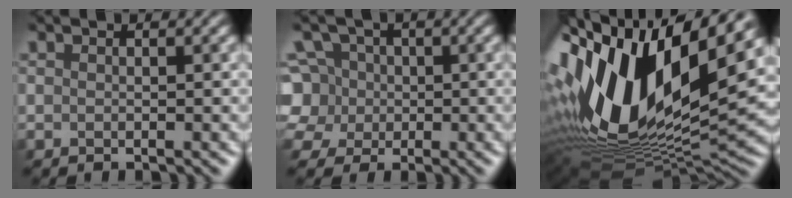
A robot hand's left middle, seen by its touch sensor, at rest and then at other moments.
{"total": 7.0, "force": [-0.7, 6.6, 2.2], "torque": [-0.053, 0.036, -0.042]}
{"total": 17.7, "force": [3.7, 7.8, 15.4], "torque": [-0.299, 0.008, 0.057]}